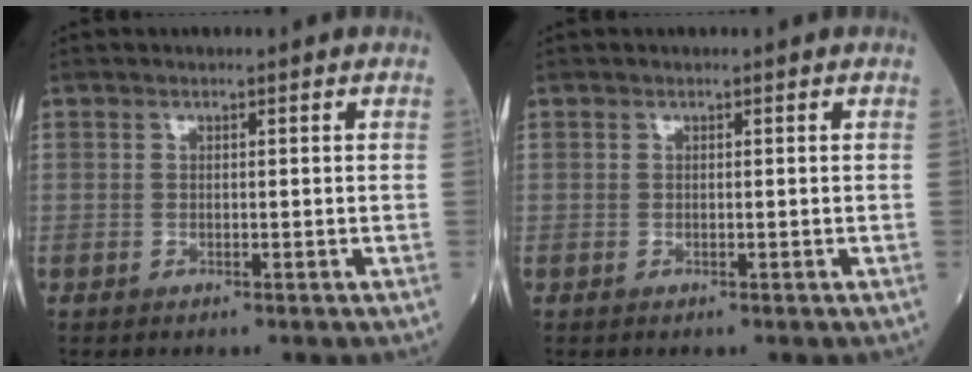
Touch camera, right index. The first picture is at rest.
{"total": 0.0}